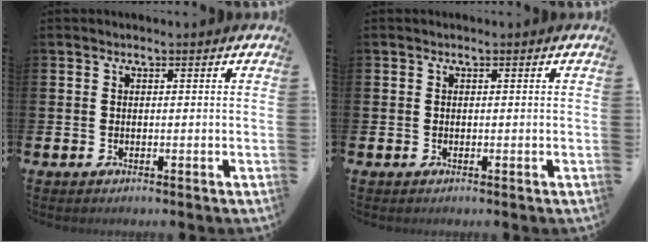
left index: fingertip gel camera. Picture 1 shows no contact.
{"total": 0.0}